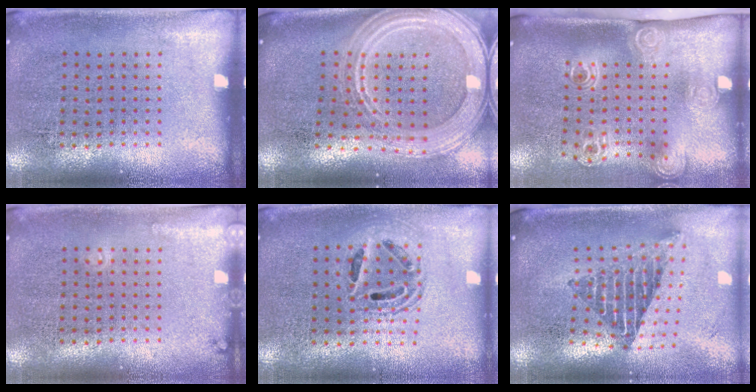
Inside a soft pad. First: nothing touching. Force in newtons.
{"total": 3.0, "press": 2.4, "slide": 1.8}
{"total": 2.1, "press": 1.4, "slide": 1.6}
{"total": 0.9, "press": 0.8, "slide": 0.2}
{"total": 1.5, "press": 1.3, "slide": 0.8}
{"total": 2.3, "press": 1.6, "slide": 1.6}